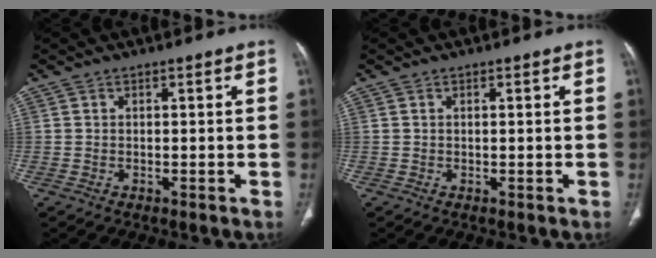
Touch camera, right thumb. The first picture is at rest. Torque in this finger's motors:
{"motor_torque": [-0.68, 0.04, 0.03, -0.43, -0.05]}